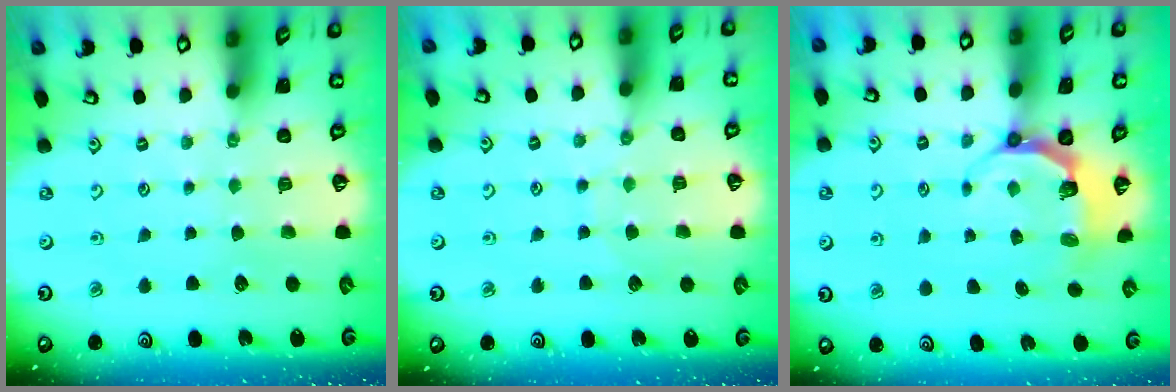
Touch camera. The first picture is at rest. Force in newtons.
{"total": 6.6, "press": 6.6, "slide": 0.5}
{"total": 5.6, "press": 4.5, "slide": 3.3}